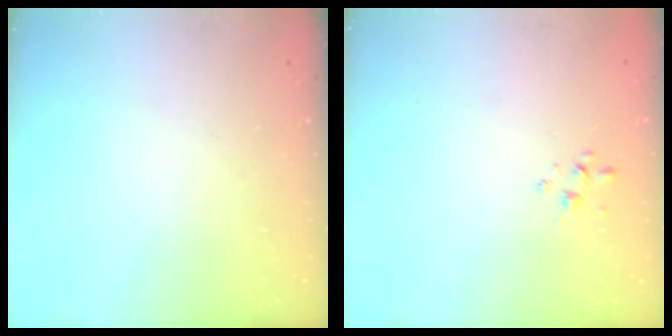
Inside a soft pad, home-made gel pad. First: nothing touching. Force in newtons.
{"total": 1.8, "press": 1.7, "slide": 0.4}